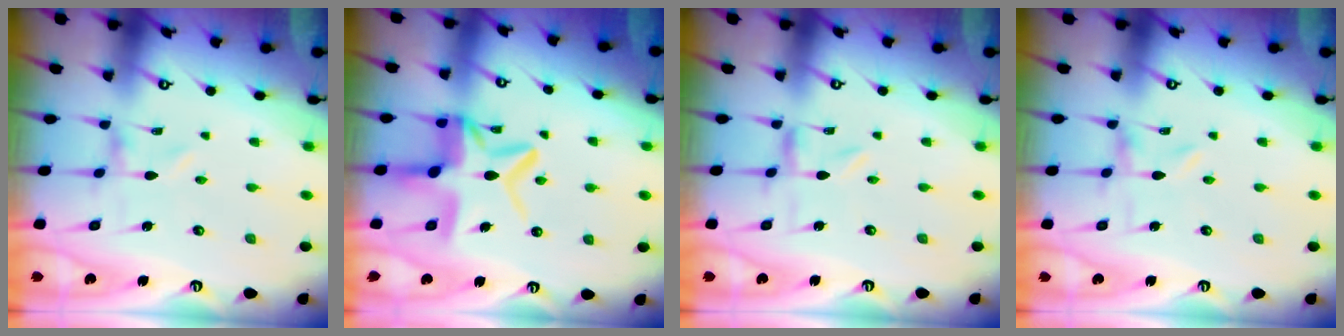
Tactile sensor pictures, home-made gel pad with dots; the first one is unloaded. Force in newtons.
{"total": 13.7, "press": 13.7, "slide": 1.3}
{"total": 1.5, "press": 1.5, "slide": 0.2}
{"total": 0.0}